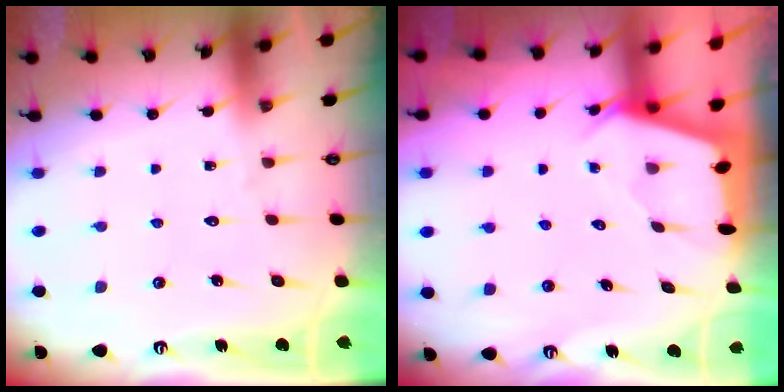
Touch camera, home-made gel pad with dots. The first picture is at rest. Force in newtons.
{"total": 2.4, "press": 2.4, "slide": 0.3}